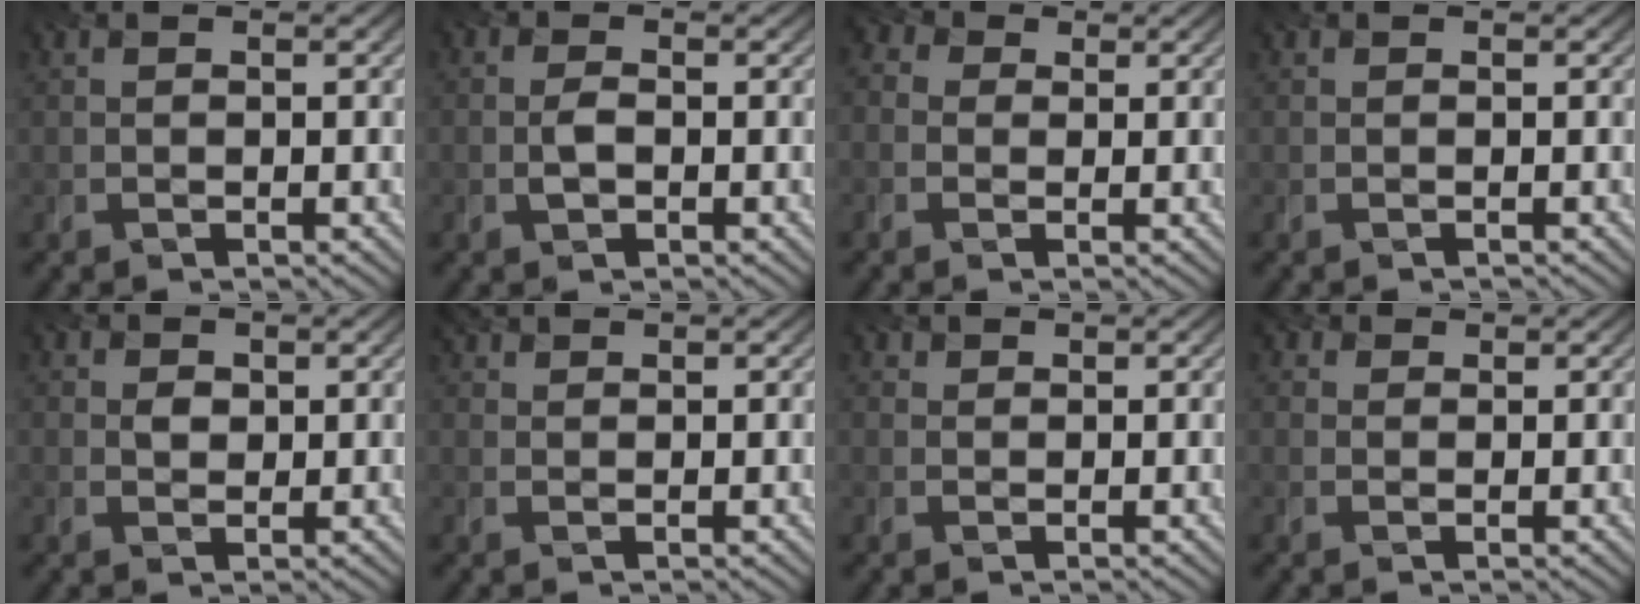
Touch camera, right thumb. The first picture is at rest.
{"total": 1.7, "force": [-0.3, 1.1, 1.2], "torque": [-0.030, -0.001, -0.008]}
{"total": 3.2, "force": [0.5, 2.9, 1.3], "torque": [-0.046, 0.009, 0.002]}
{"total": 0.0}
{"total": 1.4, "force": [0.5, 1.2, 0.5], "torque": [-0.012, -0.003, 0.008]}
{"total": 1.6, "force": [1.6, 0.3, 0.2], "torque": [-0.012, 0.009, 0.035]}
{"total": 1.1, "force": [0.8, 0.7, -0.1], "torque": [0.003, -0.001, 0.015]}
{"total": 1.5, "force": [1.0, 1.1, 0.2], "torque": [-0.004, 0.001, 0.014]}